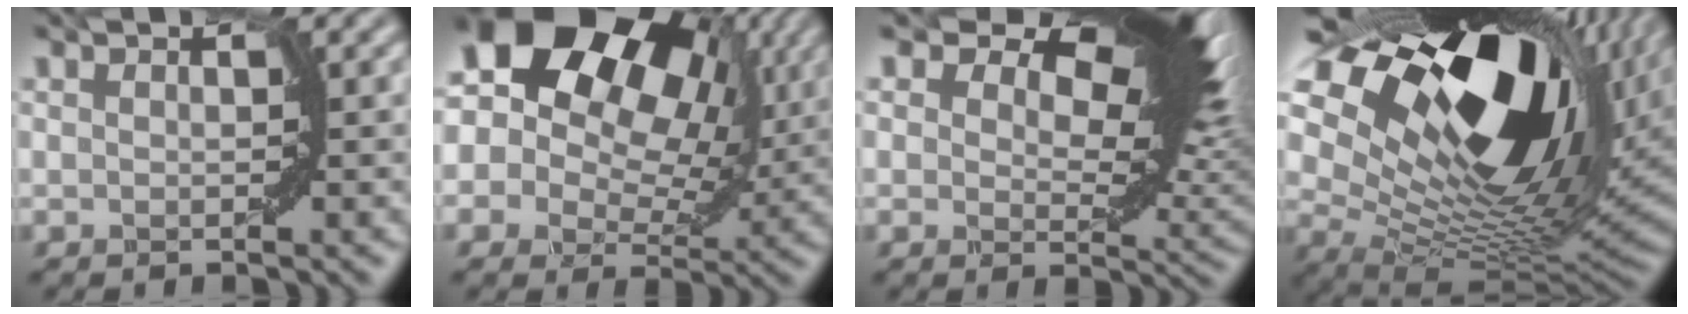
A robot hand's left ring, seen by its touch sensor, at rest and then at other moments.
{"total": 19.1, "force": [8.5, 13.1, 11.1], "torque": [-0.197, 0.069, 0.128]}
{"total": 12.2, "force": [6.7, 5.4, 8.6], "torque": [-0.111, 0.007, 0.098]}
{"total": 19.3, "force": [9.0, 9.6, 14.2], "torque": [-0.245, 0.026, 0.152]}